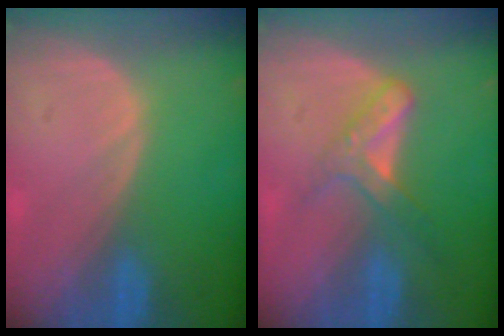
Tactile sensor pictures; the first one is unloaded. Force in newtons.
{"total": 5.6, "press": 4.9, "slide": 2.7}